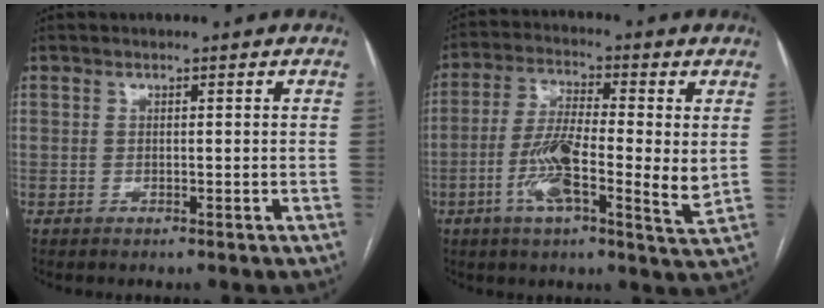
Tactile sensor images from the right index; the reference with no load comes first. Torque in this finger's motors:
{"motor_torque": [0.44, -0.09, 0.26, 0.18]}